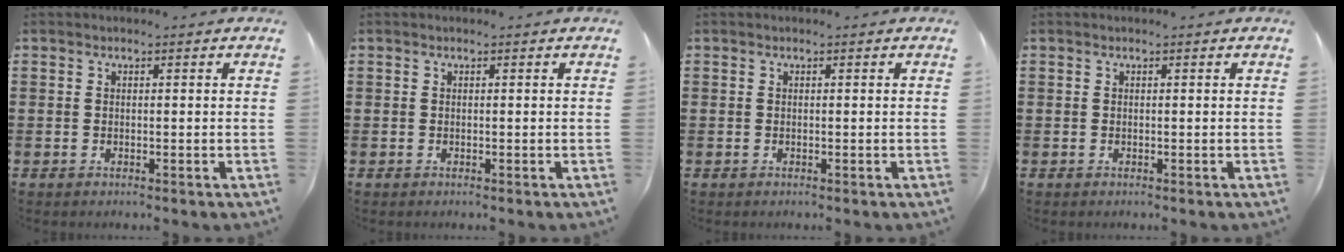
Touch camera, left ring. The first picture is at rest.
{"total": 0.0}
{"total": 0.0}
{"total": 0.0}